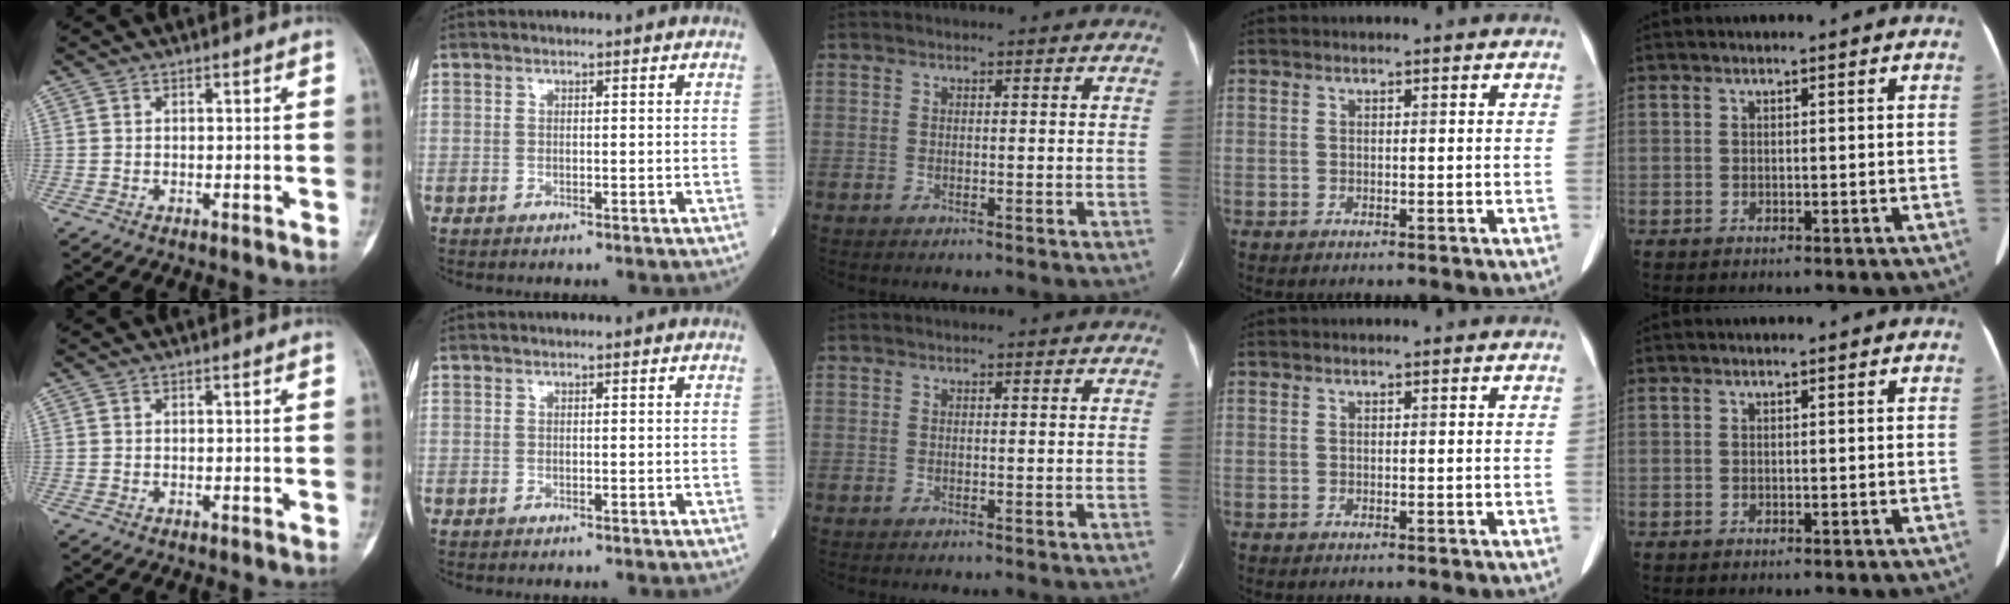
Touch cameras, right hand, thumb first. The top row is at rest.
{}